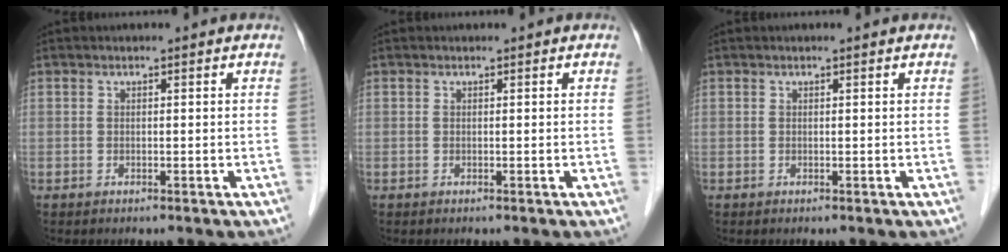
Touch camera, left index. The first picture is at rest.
{"total": 0.0}
{"total": 0.0}